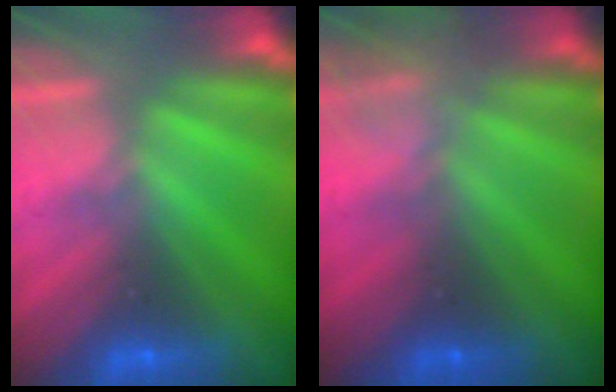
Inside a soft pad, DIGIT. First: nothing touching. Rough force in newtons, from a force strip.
{"total": 2.3}